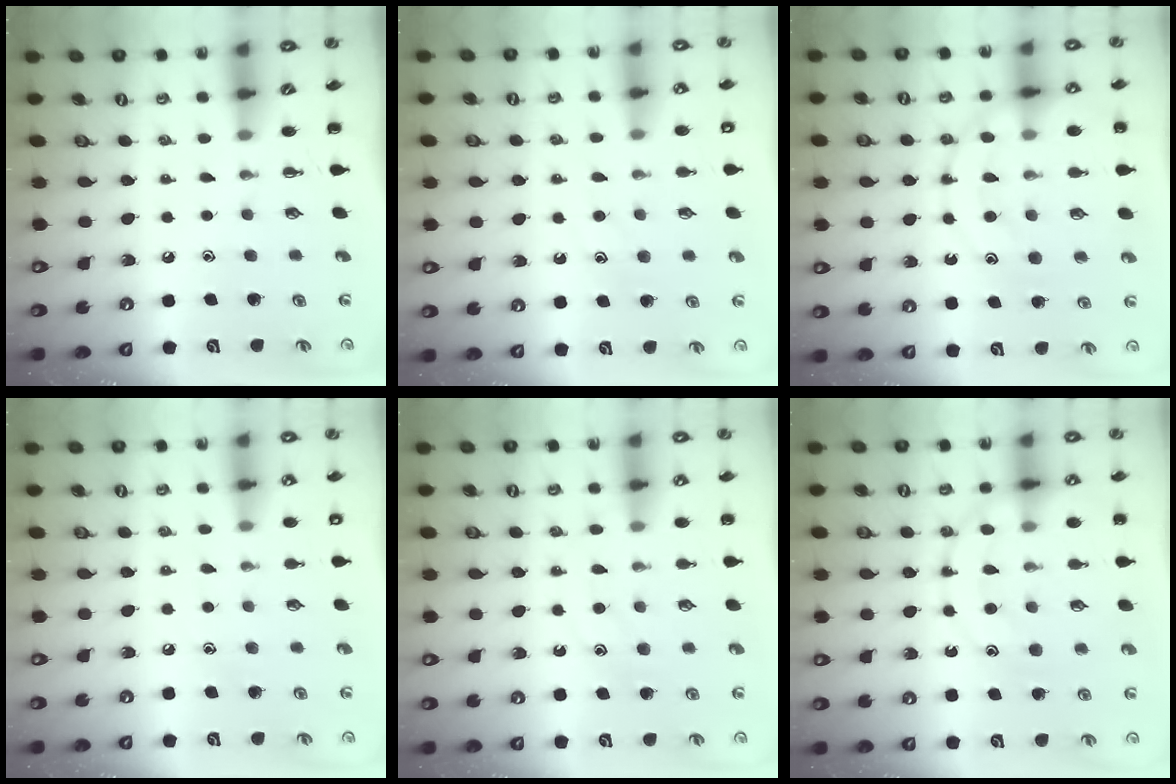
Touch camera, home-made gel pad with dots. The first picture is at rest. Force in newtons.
{"total": 9.7, "press": 9.6, "slide": 1.2}
{"total": 15.8, "press": 15.7, "slide": 1.6}
{"total": 7.9, "press": 7.8, "slide": 1.7}
{"total": 12.3, "press": 12.2, "slide": 0.8}
{"total": 15.1, "press": 15.0, "slide": 1.4}